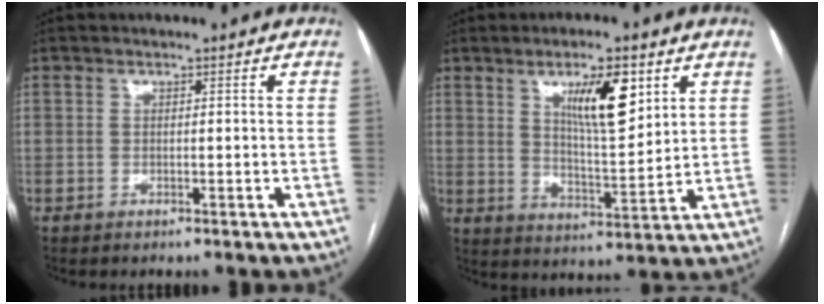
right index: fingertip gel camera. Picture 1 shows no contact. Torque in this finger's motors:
{"motor_torque": [0.59, 0.48, 0.32, 0.12]}